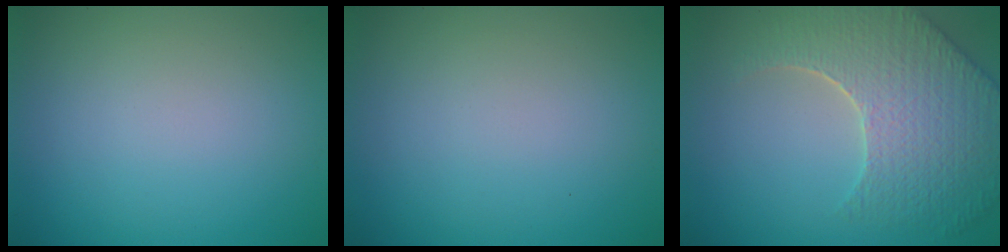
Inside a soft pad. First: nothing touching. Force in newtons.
{"total": 0.0}
{"total": 7.6, "press": 5.8, "slide": 4.9}